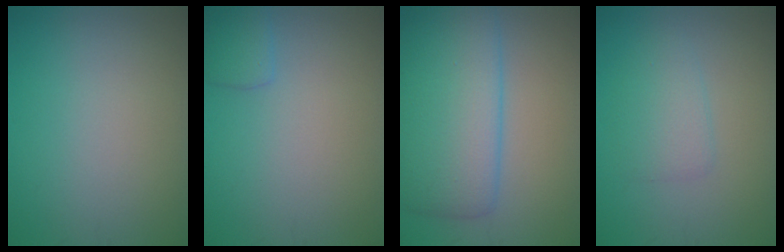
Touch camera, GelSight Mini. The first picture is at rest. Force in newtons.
{"total": 1.7, "press": 1.7, "slide": 0.1}
{"total": 8.3, "press": 8.3, "slide": 0.0}
{"total": 2.3, "press": 2.3, "slide": 0.1}